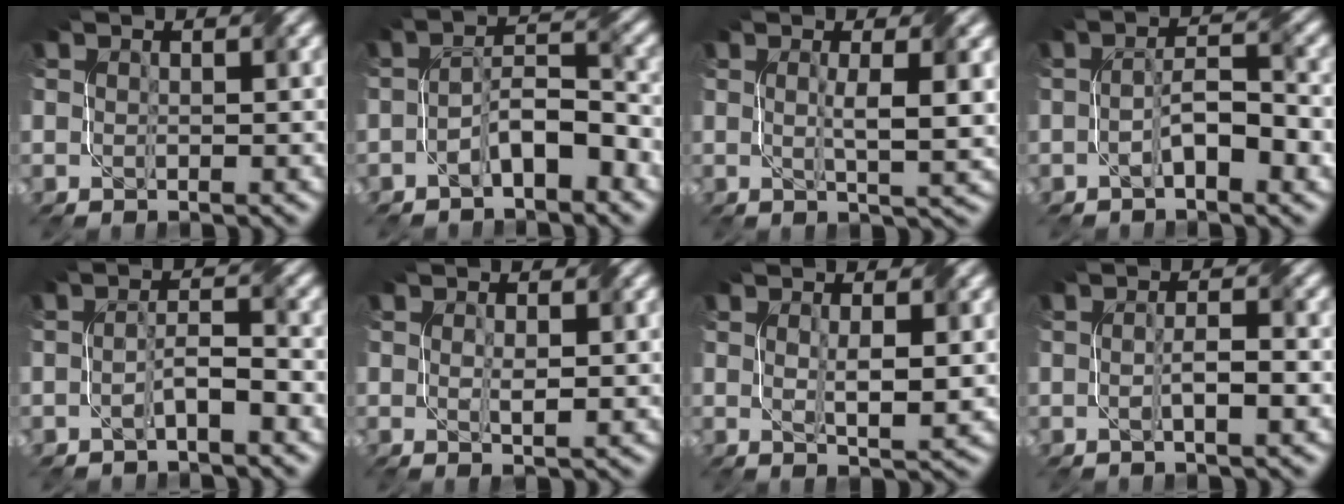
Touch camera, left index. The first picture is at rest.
{"total": 4.4, "force": [-2.3, 1.7, 3.3], "torque": [-0.055, 0.017, -0.042]}
{"total": 4.0, "force": [0.5, 0.7, 3.9], "torque": [-0.059, -0.003, 0.009]}
{"total": 4.2, "force": [-1.5, 1.5, 3.6], "torque": [-0.063, 0.010, -0.028]}
{"total": 2.4, "force": [-1.3, 0.5, 2.0], "torque": [-0.037, 0.010, -0.028]}
{"total": 1.6, "force": [0.1, 0.6, 1.4], "torque": [-0.028, -0.003, 0.005]}
{"total": 2.8, "force": [0.4, 0.5, 2.7], "torque": [-0.050, -0.004, 0.012]}
{"total": 2.3, "force": [-0.6, 0.4, 2.2], "torque": [-0.041, 0.003, -0.012]}